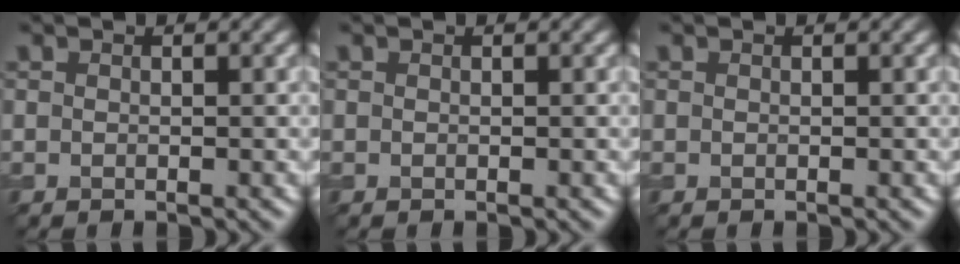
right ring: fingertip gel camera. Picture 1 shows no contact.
{"total": 0.0}
{"total": 0.0}